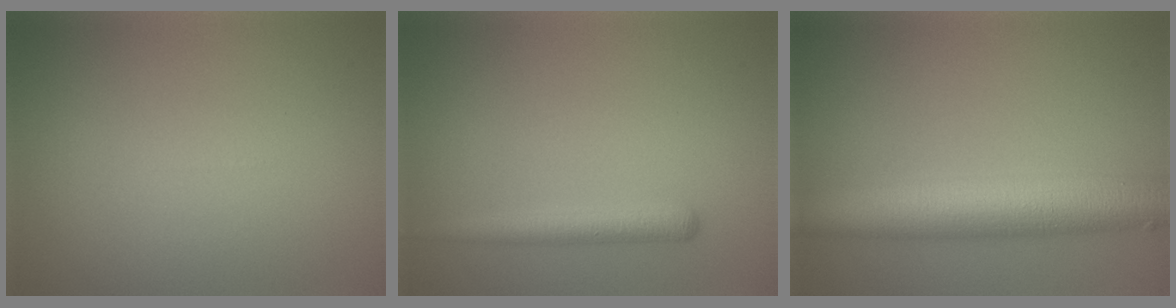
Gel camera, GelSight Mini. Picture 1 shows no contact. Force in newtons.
{"total": 2.2, "press": 2.2, "slide": 0.1}
{"total": 8.8, "press": 8.8, "slide": 0.1}